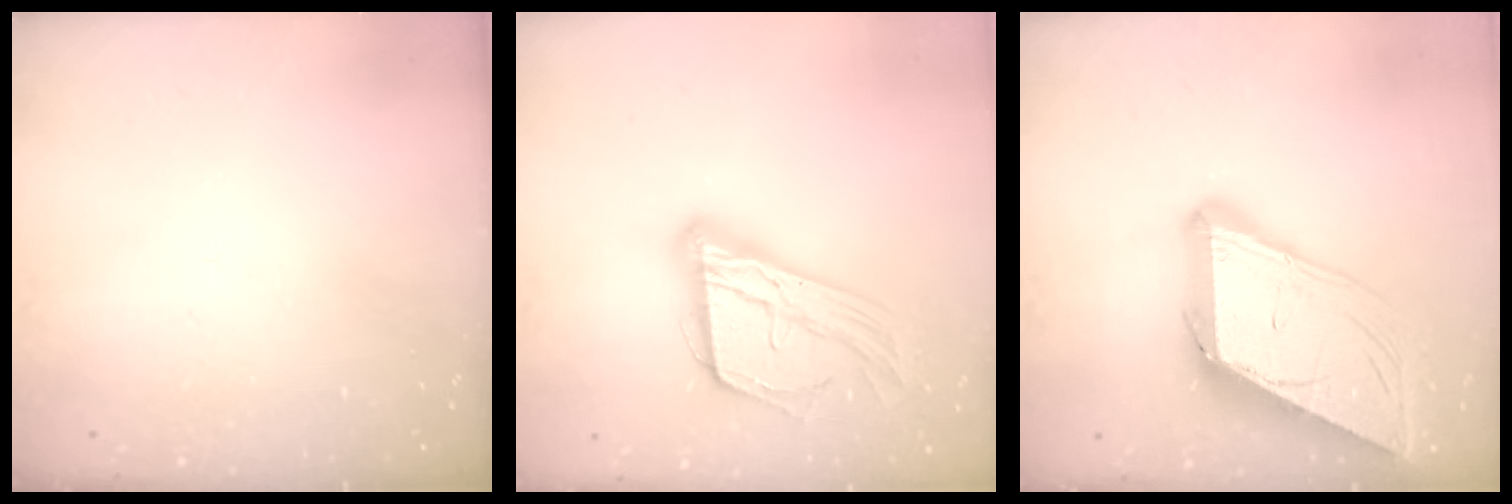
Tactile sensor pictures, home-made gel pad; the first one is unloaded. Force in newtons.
{"total": 18.3, "press": 18.2, "slide": 1.6}
{"total": 17.6, "press": 17.5, "slide": 1.9}